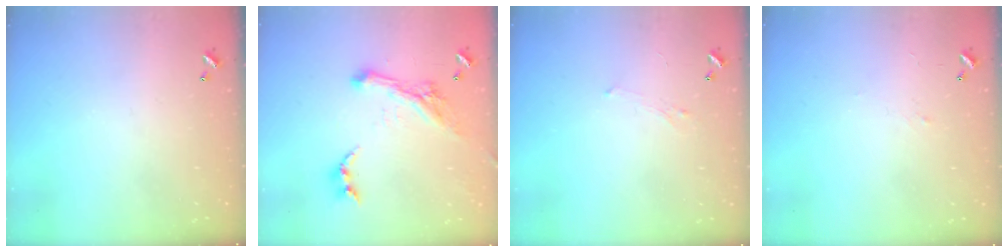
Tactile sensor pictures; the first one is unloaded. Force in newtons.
{"total": 3.6, "press": 3.5, "slide": 1.0}
{"total": 0.9, "press": 0.7, "slide": 0.6}
{"total": 2.7, "press": 2.6, "slide": 0.4}